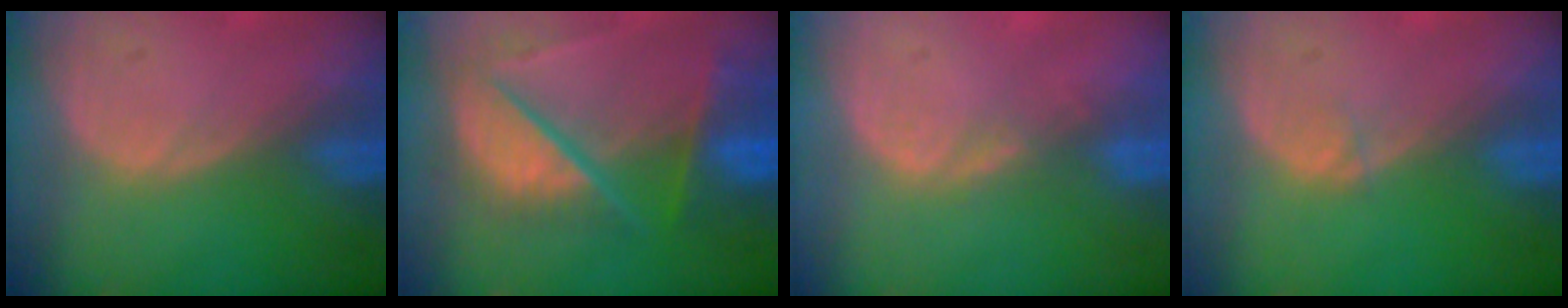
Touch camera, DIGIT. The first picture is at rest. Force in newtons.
{"total": 10.6, "press": 8.7, "slide": 6.0}
{"total": 1.9, "press": 1.5, "slide": 1.1}
{"total": 0.5, "press": 0.5, "slide": 0.1}